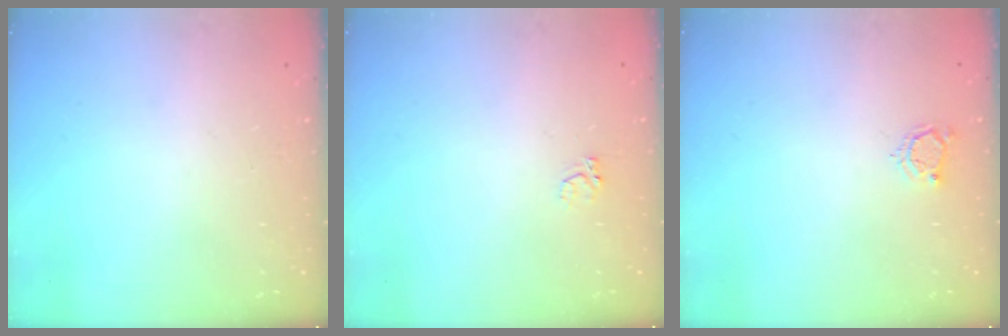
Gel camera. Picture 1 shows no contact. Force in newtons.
{"total": 2.4, "press": 2.3, "slide": 0.5}
{"total": 3.8, "press": 3.8, "slide": 0.5}